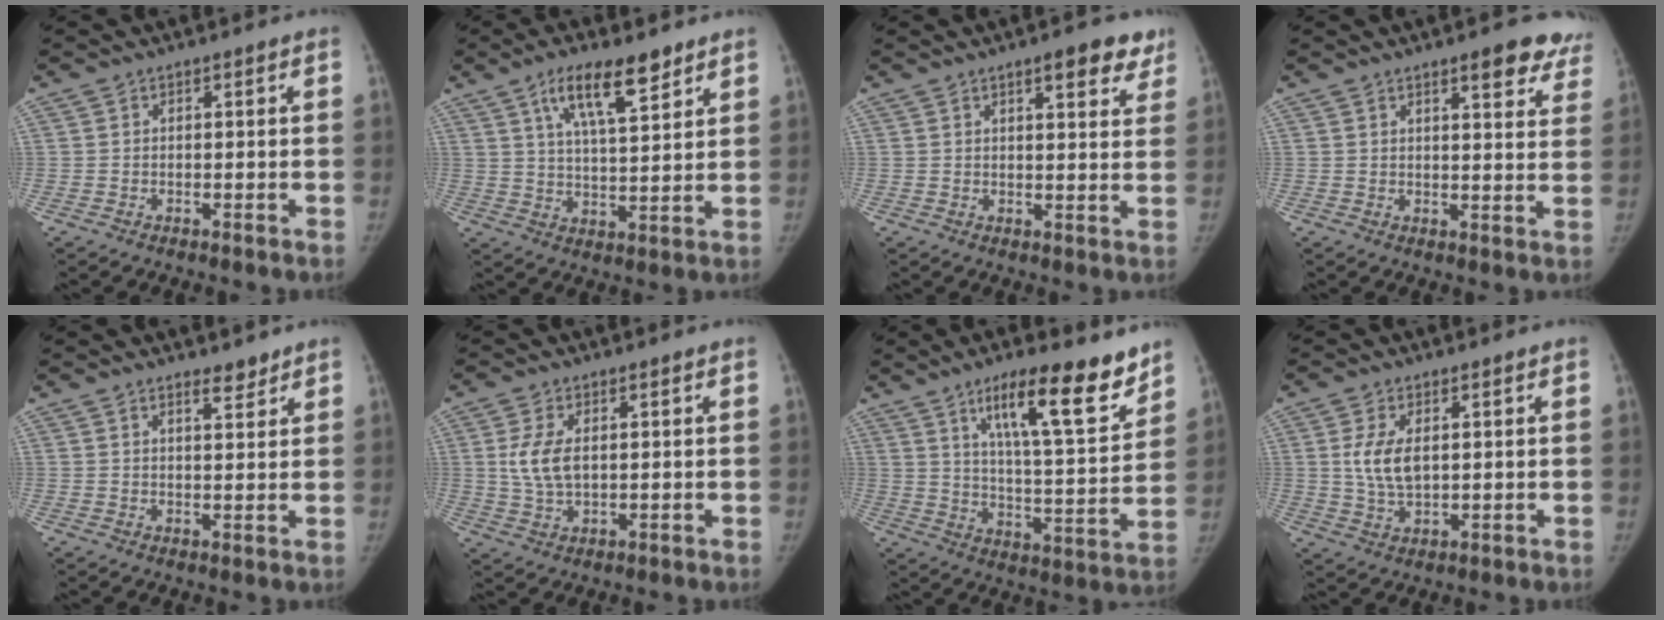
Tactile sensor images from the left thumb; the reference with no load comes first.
{"total": 11.2, "force": [6.8, 3.4, 8.2], "torque": [-0.125, -0.031, 0.122]}
{"total": 7.5, "force": [4.8, 2.5, 5.2], "torque": [-0.040, -0.020, 0.059]}
{"total": 10.1, "force": [7.1, 3.0, 6.5], "torque": [-0.042, -0.033, 0.078]}
{"total": 2.9, "force": [2.4, 1.0, 1.2], "torque": [-0.010, -0.019, 0.038]}
{"total": 6.4, "force": [1.1, 3.5, 5.3], "torque": [-0.112, -0.007, 0.023]}
{"total": 18.1, "force": [11.7, 4.2, 13.2], "torque": [-0.170, -0.070, 0.190]}
{"total": 6.6, "force": [1.3, 3.4, 5.5], "torque": [-0.109, -0.012, 0.028]}